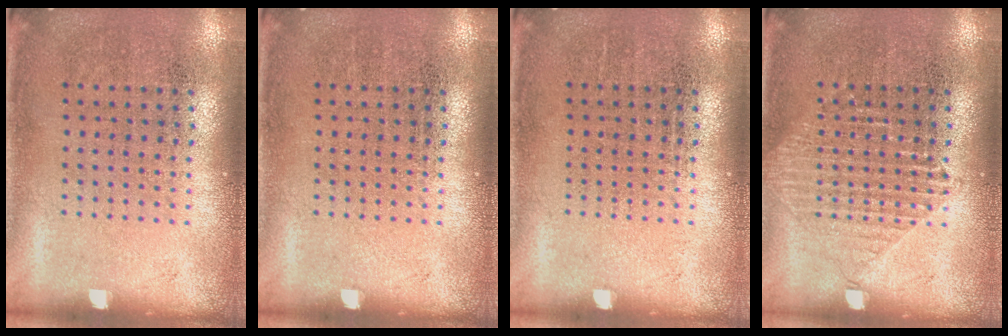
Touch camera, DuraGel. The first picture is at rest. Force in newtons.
{"total": 0.0}
{"total": 0.0}
{"total": 1.5, "press": 1.5, "slide": 0.3}